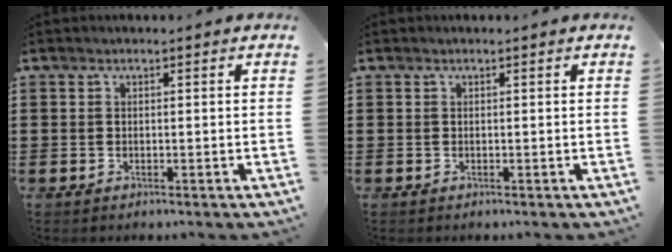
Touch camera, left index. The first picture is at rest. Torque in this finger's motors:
{"motor_torque": [-0.03, -0.02, 0.00, 0.00]}